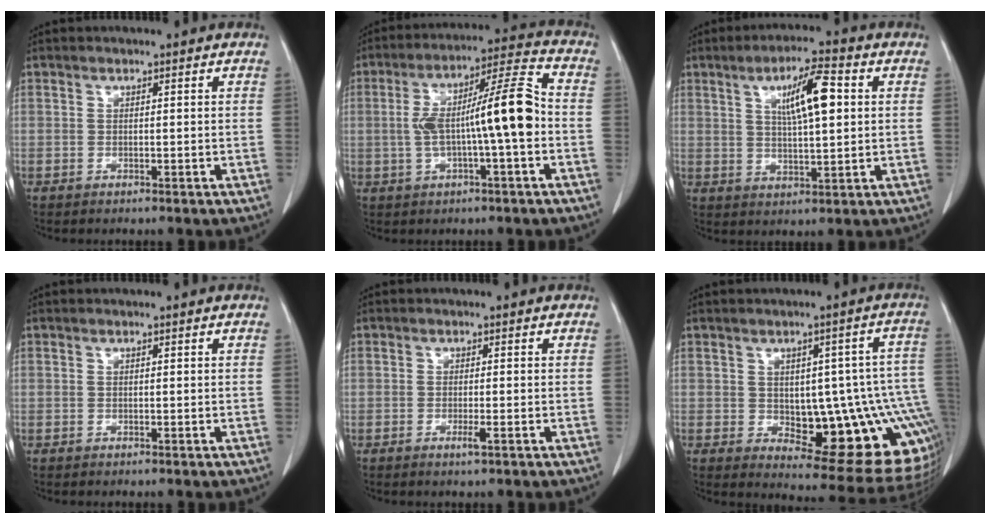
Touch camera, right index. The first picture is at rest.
{"total": 13.0, "force": [-1.2, 1.0, 12.9], "torque": [-0.222, 0.029, -0.021]}
{"total": 9.0, "force": [2.5, 1.6, 8.4], "torque": [-0.144, 0.009, 0.045]}
{"total": 0.0}
{"total": 1.5, "force": [-0.7, 0.1, 1.4], "torque": [-0.025, -0.003, -0.012]}
{"total": 19.1, "force": [-3.1, 6.6, 17.7], "torque": [-0.138, 0.031, -0.011]}